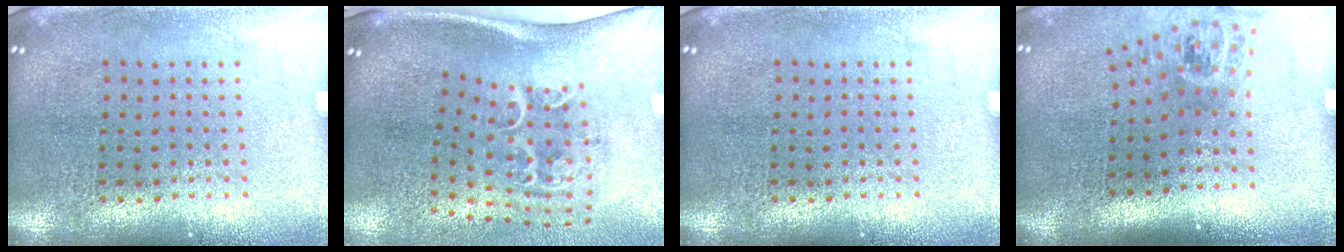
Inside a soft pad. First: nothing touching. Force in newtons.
{"total": 2.3, "press": 1.4, "slide": 1.9}
{"total": 0.0}
{"total": 1.9, "press": 1.4, "slide": 1.3}